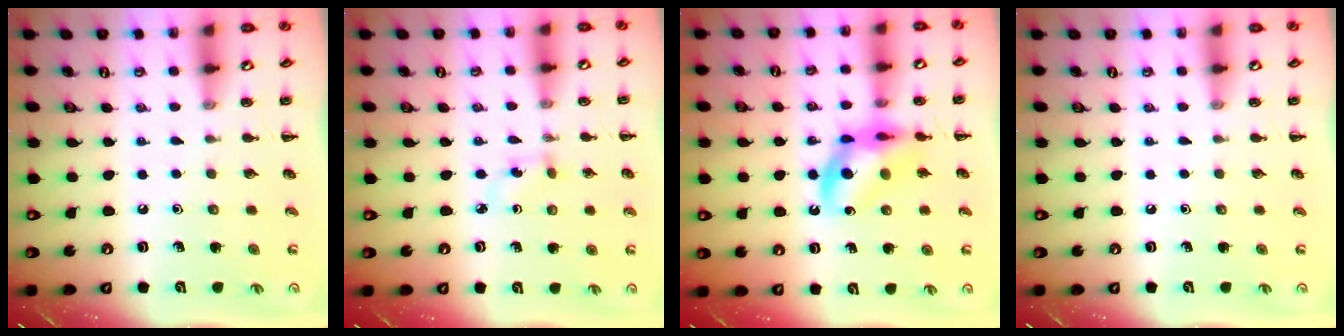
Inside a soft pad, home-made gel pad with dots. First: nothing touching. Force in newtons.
{"total": 2.9, "press": 2.7, "slide": 1.1}
{"total": 10.4, "press": 9.9, "slide": 3.1}
{"total": 0.0}